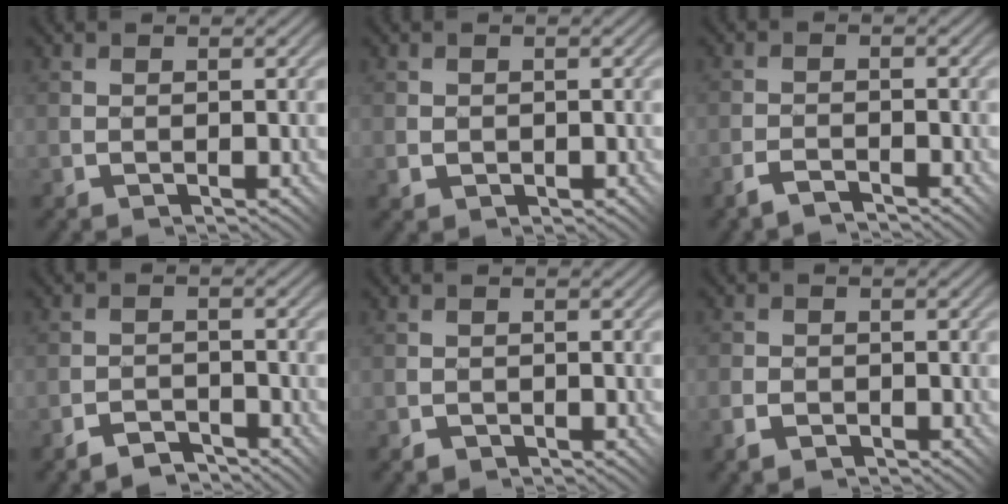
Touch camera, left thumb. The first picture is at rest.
{"total": 1.0, "force": [0.2, 1.0, 0.3], "torque": [0.000, -0.001, 0.005]}
{"total": 2.2, "force": [-1.9, 0.2, 1.1], "torque": [-0.019, 0.005, -0.041]}
{"total": 2.9, "force": [-2.7, 0.6, 0.8], "torque": [-0.008, 0.006, -0.052]}
{"total": 0.5, "force": [-0.4, 0.3, 0.0], "torque": [0.004, 0.002, -0.009]}
{"total": 2.4, "force": [-1.4, 1.5, 1.2], "torque": [-0.027, -0.002, -0.032]}